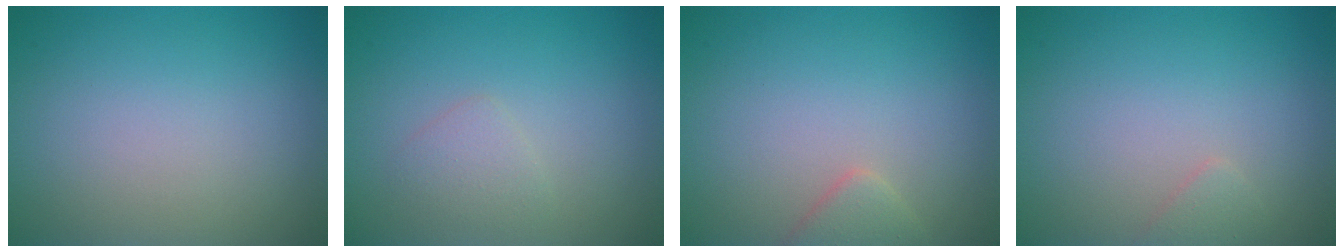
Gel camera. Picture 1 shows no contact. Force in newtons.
{"total": 1.4, "press": 1.4, "slide": 0.1}
{"total": 1.7, "press": 1.7, "slide": 0.1}
{"total": 0.9, "press": 0.9, "slide": 0.1}